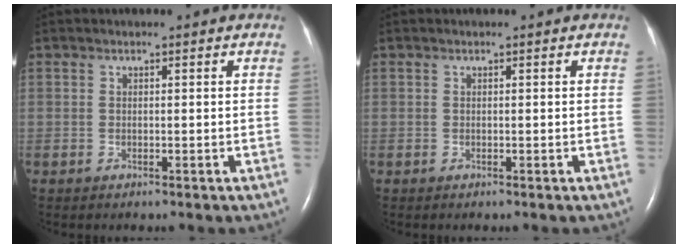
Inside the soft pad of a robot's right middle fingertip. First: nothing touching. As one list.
[{"total": 0.0}]